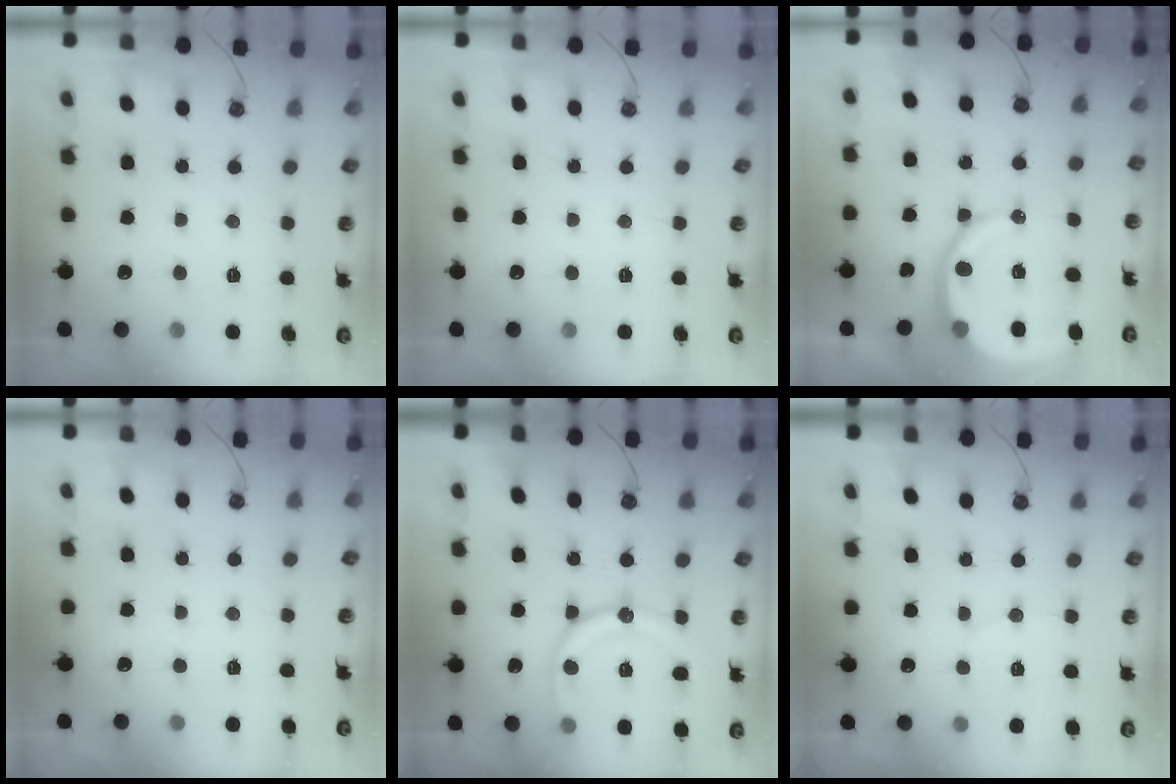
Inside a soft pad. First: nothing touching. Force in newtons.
{"total": 0.0}
{"total": 12.9, "press": 12.8, "slide": 1.6}
{"total": 1.4, "press": 1.4, "slide": 0.1}
{"total": 14.2, "press": 14.2, "slide": 1.4}
{"total": 3.8, "press": 3.7, "slide": 1.0}